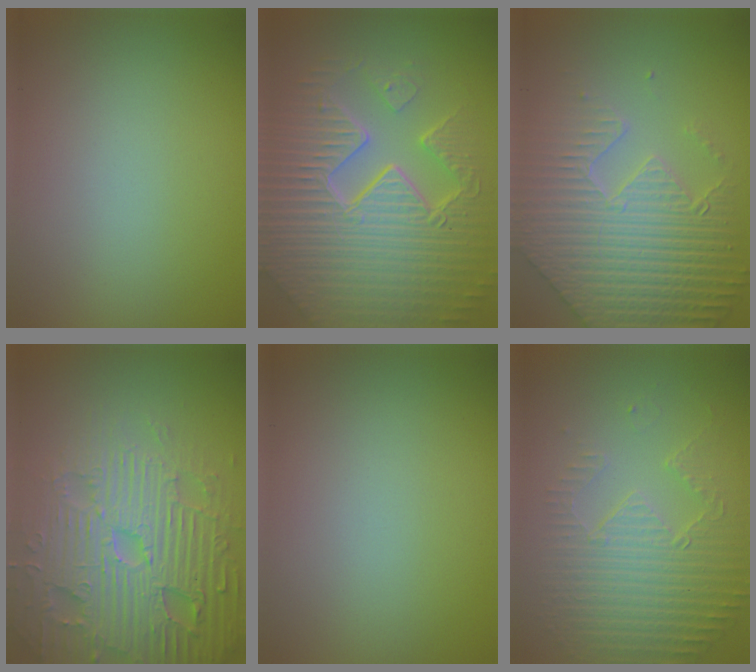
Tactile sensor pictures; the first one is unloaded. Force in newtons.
{"total": 11.1, "press": 7.0, "slide": 8.6}
{"total": 7.8, "press": 6.3, "slide": 4.7}
{"total": 7.8, "press": 7.6, "slide": 1.9}
{"total": 0.0}
{"total": 5.4, "press": 3.6, "slide": 4.1}